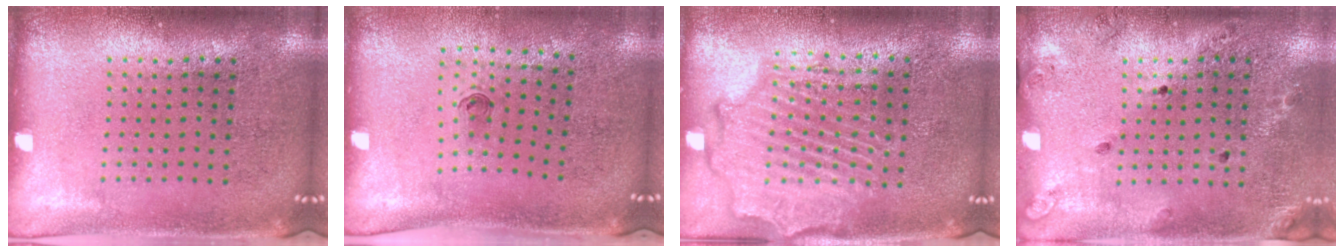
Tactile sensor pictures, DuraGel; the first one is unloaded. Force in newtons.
{"total": 0.6, "press": 0.3, "slide": 0.5}
{"total": 2.1, "press": 2.0, "slide": 0.4}
{"total": 1.3, "press": 1.2, "slide": 0.6}